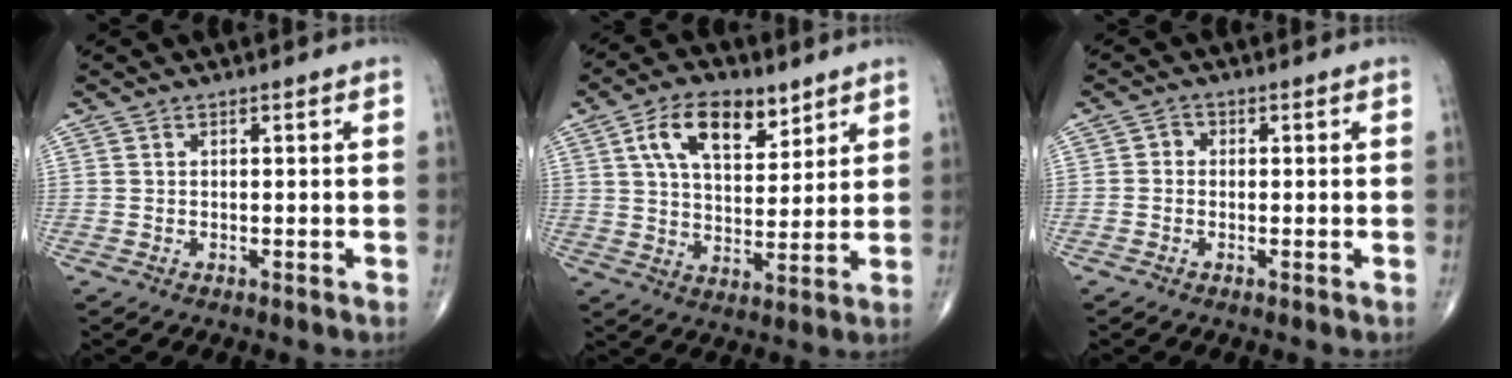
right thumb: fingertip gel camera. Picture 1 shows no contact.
{"total": 12.2, "force": [6.1, 6.5, 8.4], "torque": [-0.120, -0.022, 0.110]}
{"total": 1.5, "force": [-0.2, 1.3, 0.7], "torque": [0.000, 0.005, -0.011]}